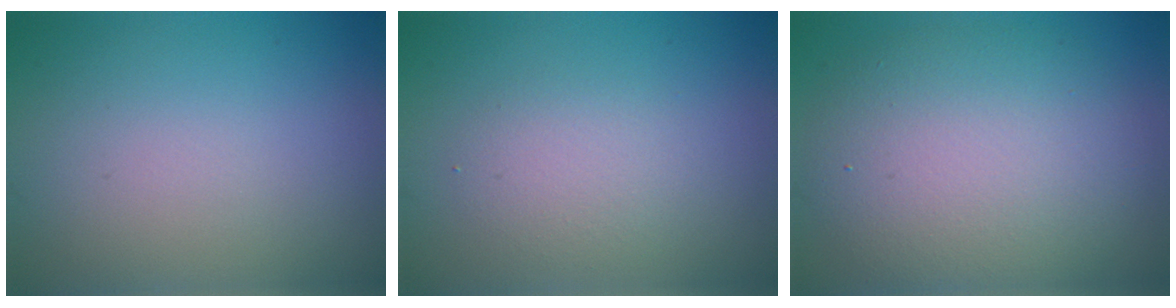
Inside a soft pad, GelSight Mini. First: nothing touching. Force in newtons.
{"total": 2.3, "press": 2.3, "slide": 0.1}
{"total": 8.5, "press": 8.4, "slide": 0.9}